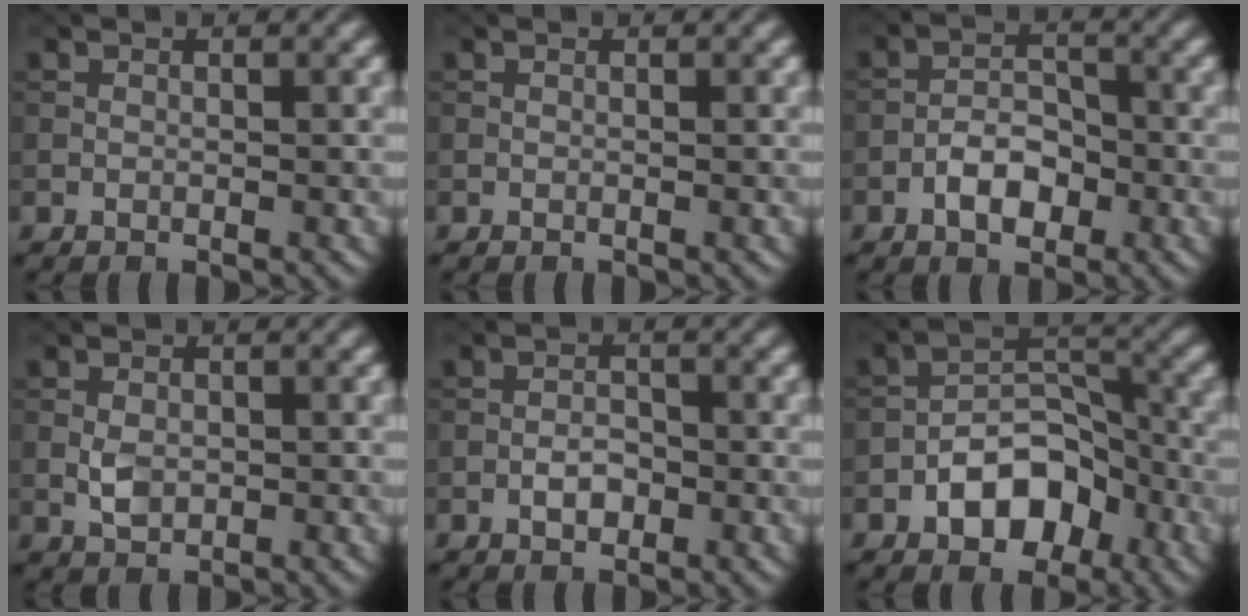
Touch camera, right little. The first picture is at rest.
{"total": 0.0}
{"total": 3.5, "force": [-1.6, 1.9, 2.5], "torque": [-0.036, 0.009, -0.033]}
{"total": 2.0, "force": [-0.2, 1.4, 1.5], "torque": [-0.031, -0.001, -0.005]}
{"total": 1.8, "force": [-0.8, 1.0, 1.3], "torque": [-0.021, 0.004, -0.018]}
{"total": 6.3, "force": [-3.0, 3.8, 4.1], "torque": [-0.052, 0.007, -0.054]}